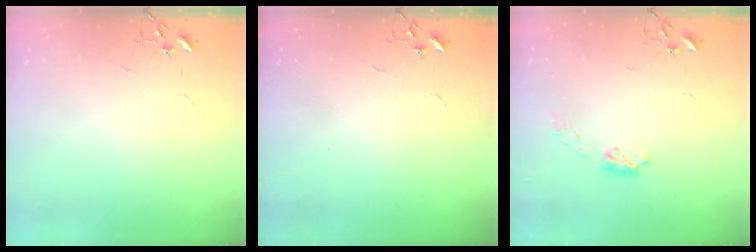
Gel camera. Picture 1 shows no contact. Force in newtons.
{"total": 0.0}
{"total": 5.0, "press": 4.9, "slide": 0.7}